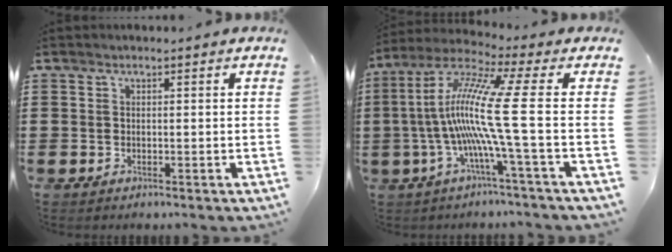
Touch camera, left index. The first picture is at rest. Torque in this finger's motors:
{"motor_torque": [2.14, 0.00, 1.05, 0.21]}